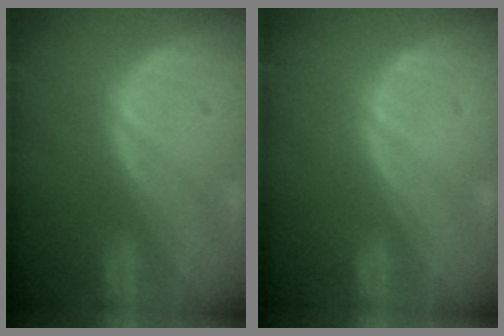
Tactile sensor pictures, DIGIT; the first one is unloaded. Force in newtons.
{"total": 0.0}